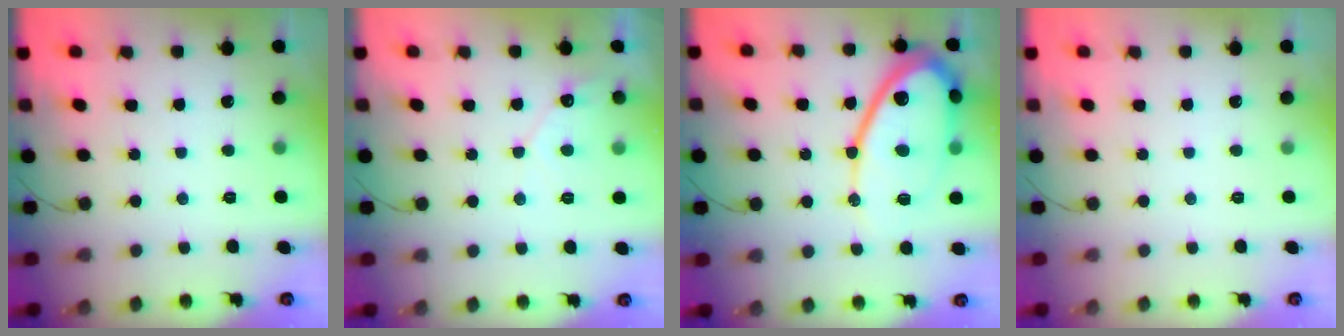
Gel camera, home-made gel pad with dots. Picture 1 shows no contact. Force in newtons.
{"total": 4.0, "press": 4.0, "slide": 0.2}
{"total": 16.3, "press": 16.2, "slide": 1.9}
{"total": 0.0}